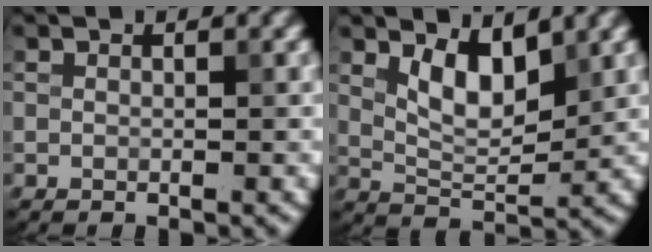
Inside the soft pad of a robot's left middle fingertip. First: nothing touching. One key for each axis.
{"total": 4.2, "fx": 2.0, "fy": 1.7, "fz": 3.3, "tx": -0.063, "ty": -0.006, "tz": 0.038}